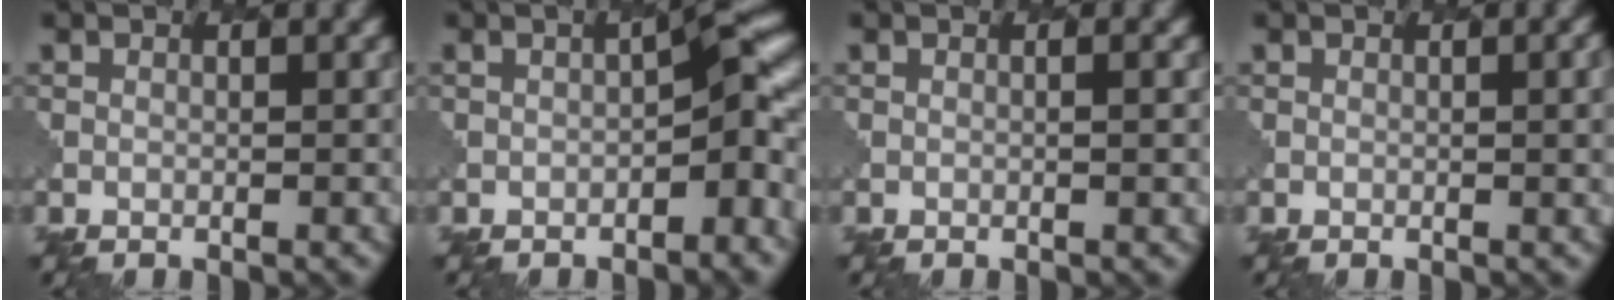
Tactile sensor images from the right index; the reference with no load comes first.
{"total": 4.7, "force": [-1.6, 1.4, 4.2], "torque": [-0.051, 0.014, -0.031]}
{"total": 1.1, "force": [0.1, 0.1, 1.1], "torque": [-0.006, 0.001, -0.001]}
{"total": 2.2, "force": [0.1, 0.4, 2.2], "torque": [-0.023, -0.001, 0.000]}